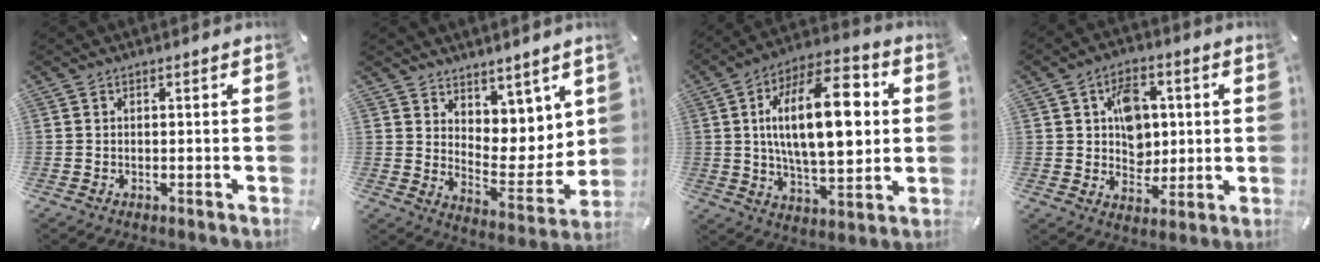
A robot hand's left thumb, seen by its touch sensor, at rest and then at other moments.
{"total": 7.7, "force": [5.3, 5.5, 0.2], "torque": [0.011, -0.081, 0.105]}
{"total": 22.5, "force": [4.0, 10.7, 19.3], "torque": [-0.329, -0.003, 0.058]}
{"total": 9.0, "force": [1.7, 7.5, 4.6], "torque": [-0.056, 0.004, 0.029]}